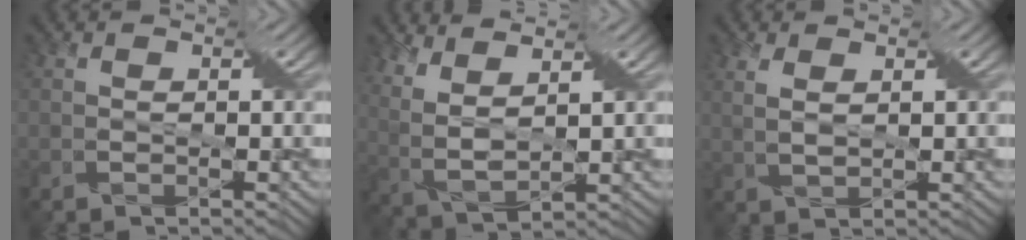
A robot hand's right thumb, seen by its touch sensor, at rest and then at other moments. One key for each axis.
{"total": 6.5, "fx": 3.8, "fy": 2.2, "fz": 4.9, "tx": -0.129, "ty": 0.001, "tz": 0.079}
{"total": 2.4, "fx": 1.2, "fy": 0.8, "fz": 2.0, "tx": -0.049, "ty": 0.001, "tz": 0.026}